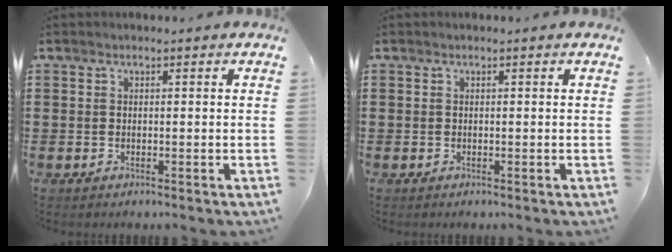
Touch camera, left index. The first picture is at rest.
{"total": 0.0}